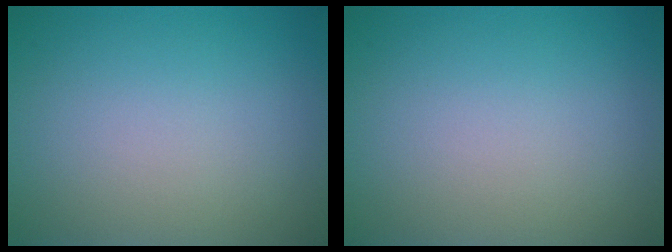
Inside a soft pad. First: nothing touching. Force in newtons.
{"total": 0.0}